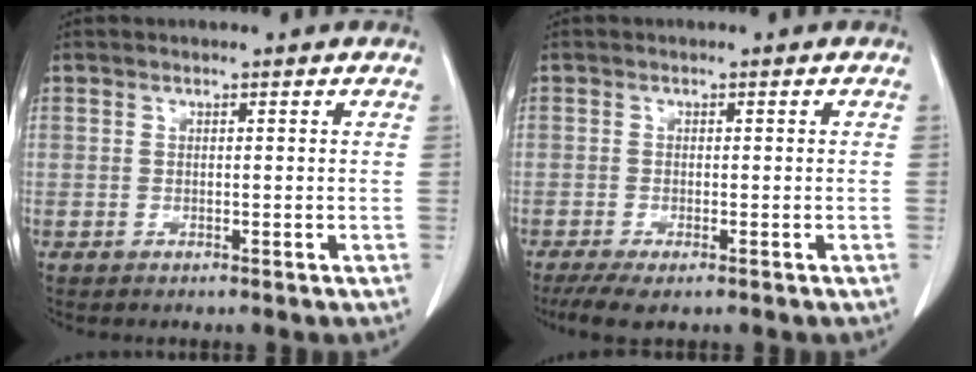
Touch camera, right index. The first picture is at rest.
{"total": 4.5, "force": [-3.1, 1.1, 3.1], "torque": [-0.057, -0.013, -0.048]}